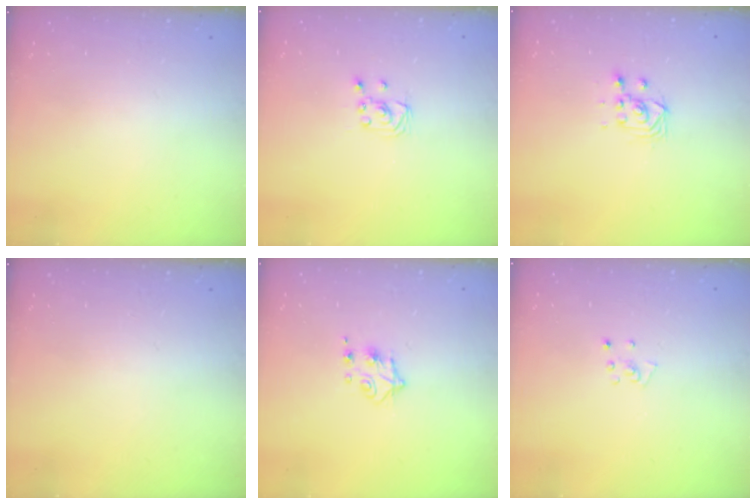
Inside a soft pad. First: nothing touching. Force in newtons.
{"total": 2.3, "press": 2.2, "slide": 0.3}
{"total": 4.3, "press": 4.3, "slide": 0.6}
{"total": 0.0}
{"total": 4.5, "press": 4.4, "slide": 0.9}
{"total": 3.1, "press": 3.1, "slide": 0.3}